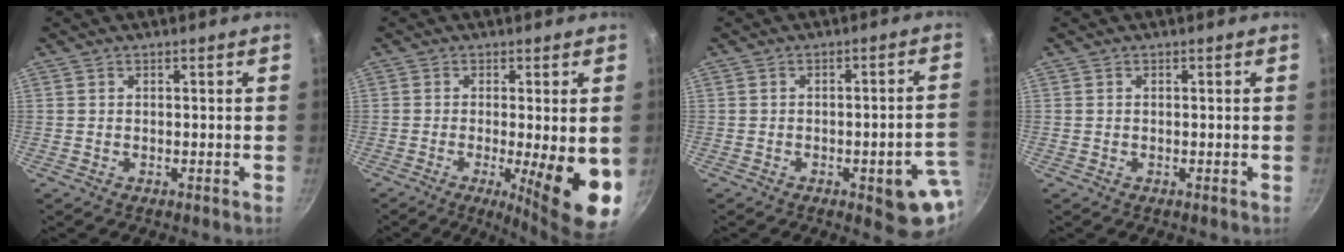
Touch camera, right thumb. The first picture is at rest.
{"total": 13.1, "force": [-2.4, 2.4, 12.6], "torque": [-0.170, -0.014, -0.026]}
{"total": 11.0, "force": [-3.4, 3.6, 9.8], "torque": [-0.082, 0.025, -0.037]}
{"total": 0.0}